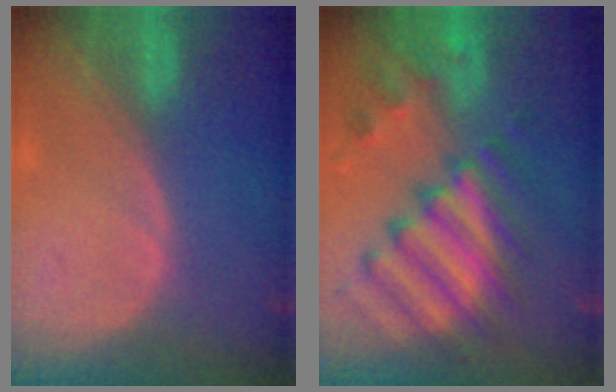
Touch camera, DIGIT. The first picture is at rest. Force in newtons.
{"total": 12.2, "press": 10.5, "slide": 6.1}